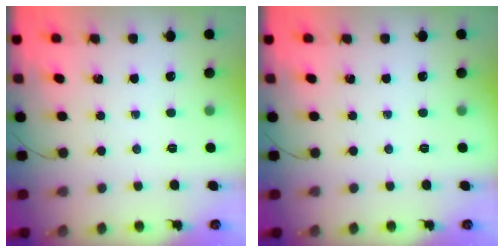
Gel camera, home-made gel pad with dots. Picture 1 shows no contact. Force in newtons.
{"total": 0.0}